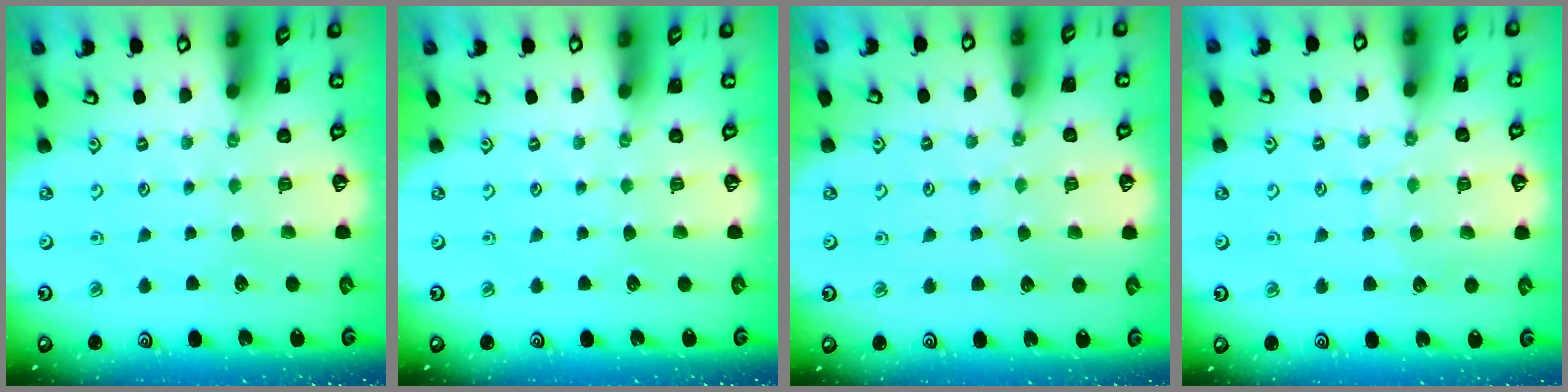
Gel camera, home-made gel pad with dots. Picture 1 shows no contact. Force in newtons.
{"total": 0.0}
{"total": 2.6, "press": 2.6, "slide": 0.3}
{"total": 6.8, "press": 6.8, "slide": 0.6}